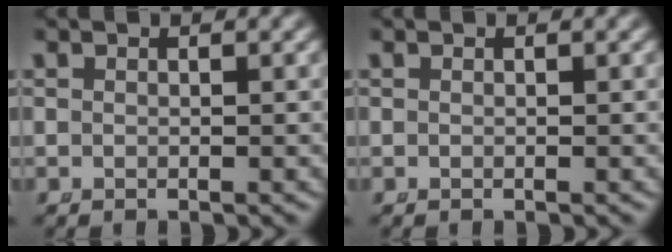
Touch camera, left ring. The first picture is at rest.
{"total": 0.0}